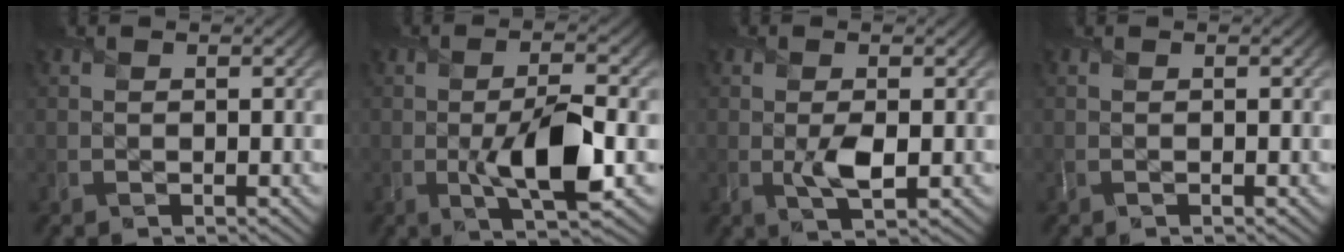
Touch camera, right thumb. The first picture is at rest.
{"total": 8.4, "force": [-1.6, 2.8, 7.7], "torque": [-0.138, -0.010, -0.026]}
{"total": 3.0, "force": [-0.2, 1.4, 2.6], "torque": [-0.053, -0.006, 0.001]}
{"total": 0.0}